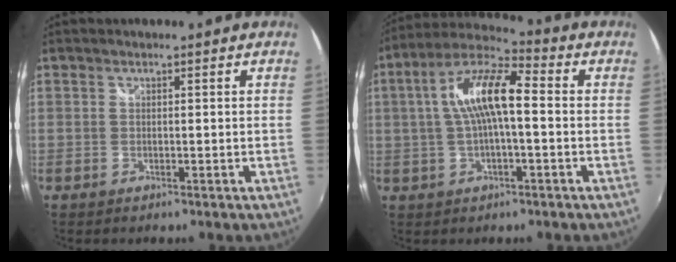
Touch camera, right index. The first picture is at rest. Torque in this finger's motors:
{"motor_torque": [1.02, -0.20, 0.77, 0.21]}